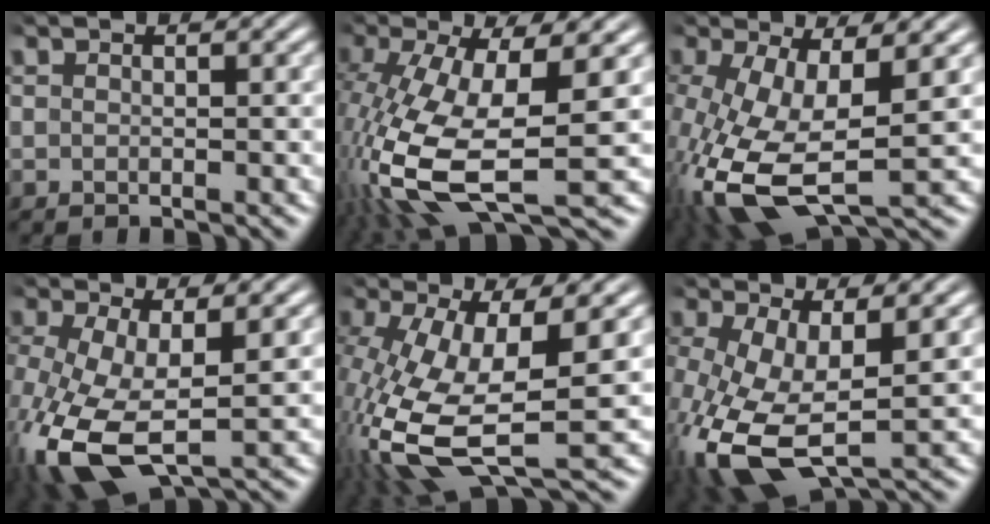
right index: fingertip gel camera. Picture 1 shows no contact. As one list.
[{"total": 11.1, "force": [-3.3, 5.8, 8.8], "torque": [-0.197, -0.069, -0.012]}, {"total": 10.8, "force": [-3.4, 6.3, 8.1], "torque": [-0.179, -0.056, -0.021]}, {"total": 8.7, "force": [-3.0, 5.2, 6.4], "torque": [-0.165, -0.056, -0.016]}, {"total": 10.4, "force": [-2.3, 5.4, 8.6], "torque": [-0.177, -0.054, -0.003]}, {"total": 9.9, "force": [-3.8, 5.9, 7.0], "torque": [-0.175, -0.066, -0.024]}]